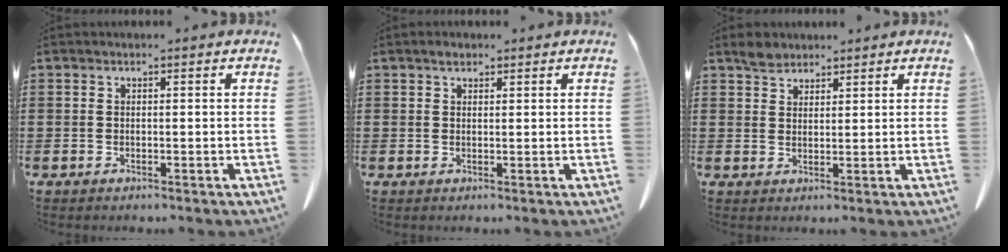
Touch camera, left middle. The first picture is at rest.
{"total": 1.1, "force": [0.8, 0.6, 0.5], "torque": [-0.005, 0.001, 0.012]}
{"total": 2.7, "force": [2.3, 1.3, 0.6], "torque": [-0.011, 0.001, 0.042]}